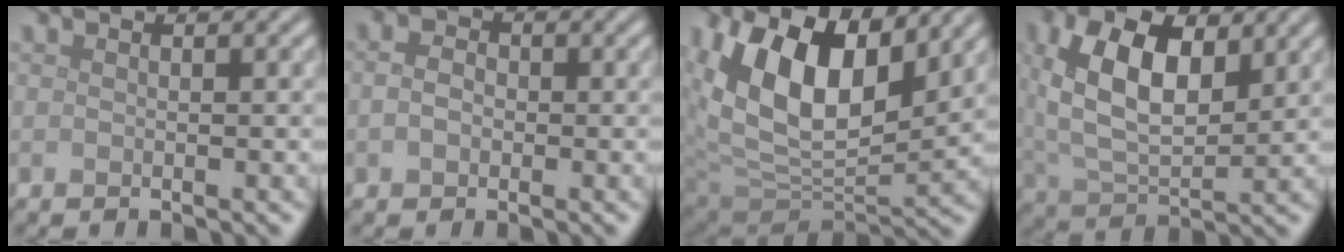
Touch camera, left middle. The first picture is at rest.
{"total": 1.9, "force": [-0.1, 1.4, 1.2], "torque": [-0.027, 0.001, -0.005]}
{"total": 12.5, "force": [4.3, 7.3, 9.2], "torque": [-0.172, -0.006, 0.080]}
{"total": 9.7, "force": [3.1, 5.3, 7.5], "torque": [-0.157, 0.007, 0.052]}